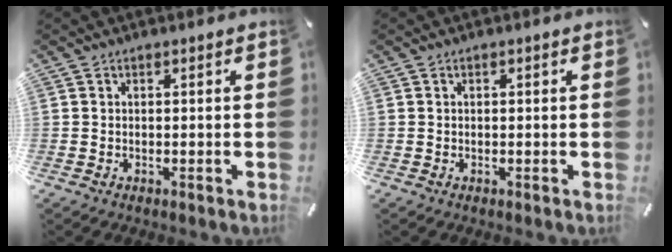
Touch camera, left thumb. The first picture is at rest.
{"total": 0.0}